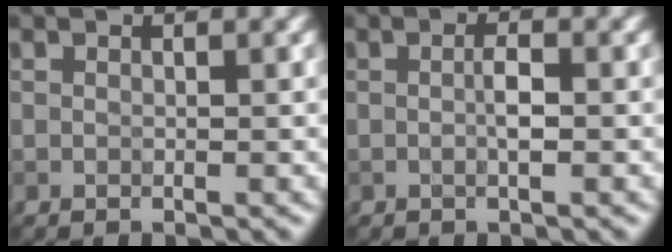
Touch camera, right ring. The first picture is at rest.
{"total": 1.5, "force": [-0.2, 0.2, 1.4], "torque": [-0.025, 0.000, -0.004]}